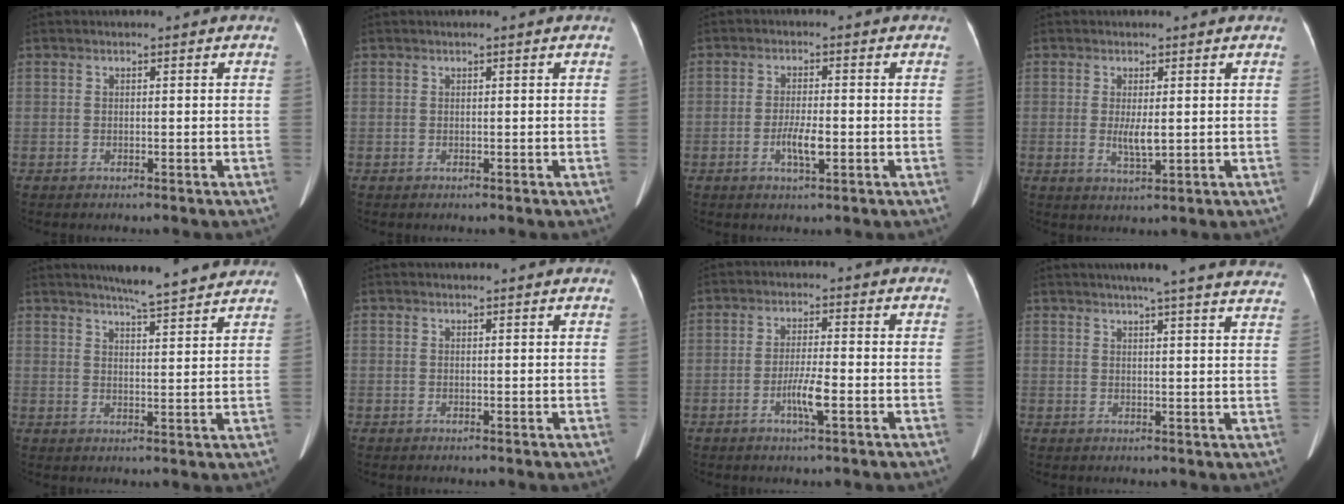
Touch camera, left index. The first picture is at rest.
{"total": 0.0}
{"total": 3.8, "force": [-1.2, 0.8, 3.5], "torque": [-0.069, -0.001, -0.020]}
{"total": 3.0, "force": [0.2, 0.6, 2.9], "torque": [-0.057, -0.007, 0.007]}
{"total": 11.3, "force": [10.2, 0.6, 4.8], "torque": [-0.070, 0.007, 0.129]}
{"total": 3.4, "force": [3.2, 0.3, 1.1], "torque": [-0.017, 0.017, 0.034]}
{"total": 4.2, "force": [-1.6, 0.0, 3.8], "torque": [-0.076, -0.006, -0.031]}
{"total": 22.7, "force": [20.2, 1.0, 10.2], "torque": [-0.144, -0.023, 0.231]}